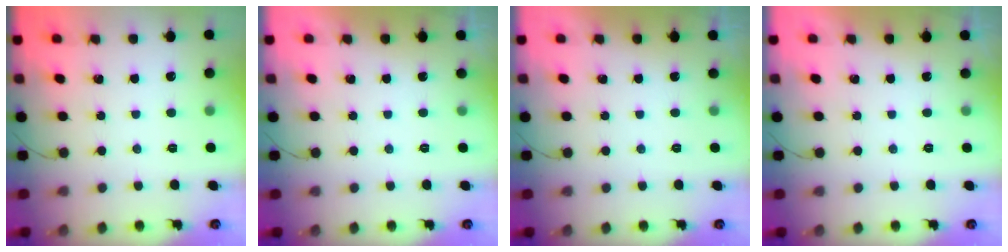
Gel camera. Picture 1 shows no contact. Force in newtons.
{"total": 0.0}
{"total": 0.0}
{"total": 0.0}